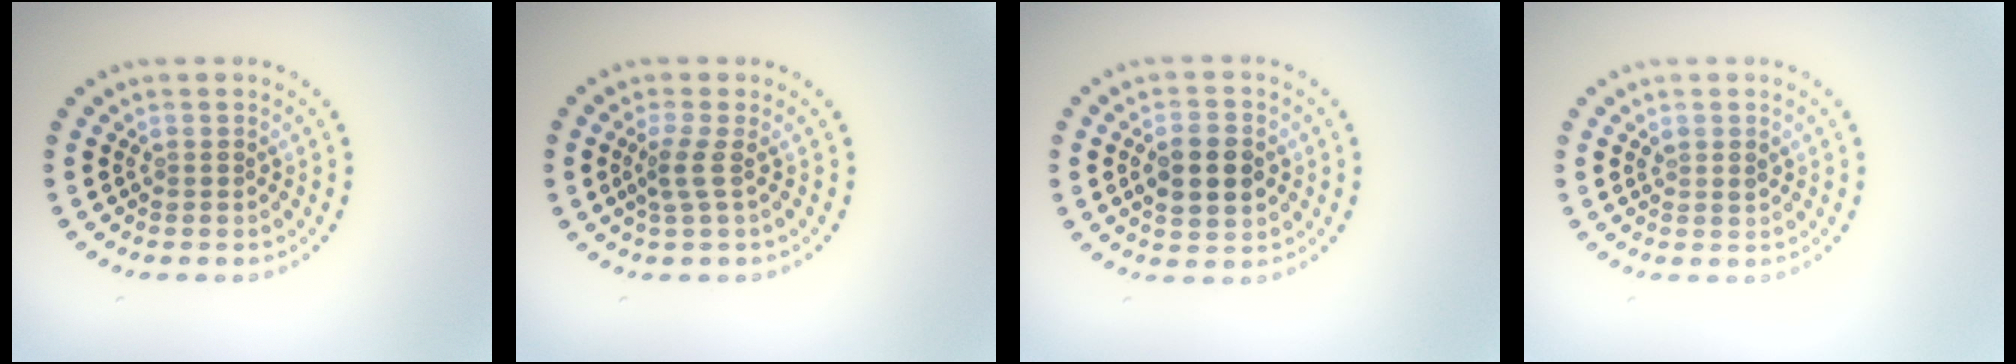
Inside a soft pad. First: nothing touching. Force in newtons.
{"total": 1.9, "press": 1.3, "slide": 1.4}
{"total": 4.1, "press": 4.1, "slide": 0.3}
{"total": 0.8, "press": 0.8, "slide": 0.3}